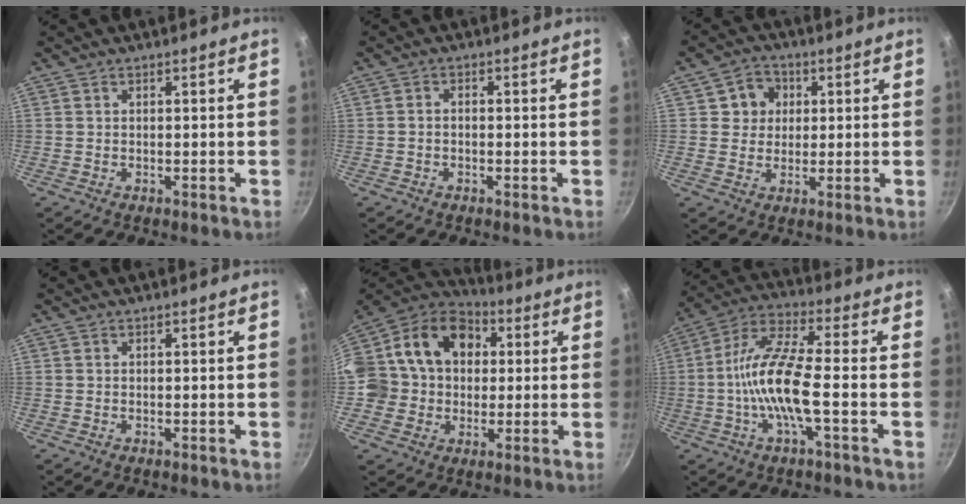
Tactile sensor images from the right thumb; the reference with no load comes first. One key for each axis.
{"total": 1.2, "fx": -0.5, "fy": 0.7, "fz": 0.8, "tx": -0.016, "ty": 0.011, "tz": -0.011}
{"total": 6.2, "fx": 1.7, "fy": 5.6, "fz": 2.0, "tx": 0.009, "ty": 0.004, "tz": 0.020}
{"total": 0.0}
{"total": 20.5, "fx": 2.8, "fy": 17.2, "fz": 10.7, "tx": -0.180, "ty": 0.048, "tz": 0.036}
{"total": 13.0, "fx": -2.4, "fy": 3.2, "fz": 12.4, "tx": -0.249, "ty": 0.032, "tz": -0.062}